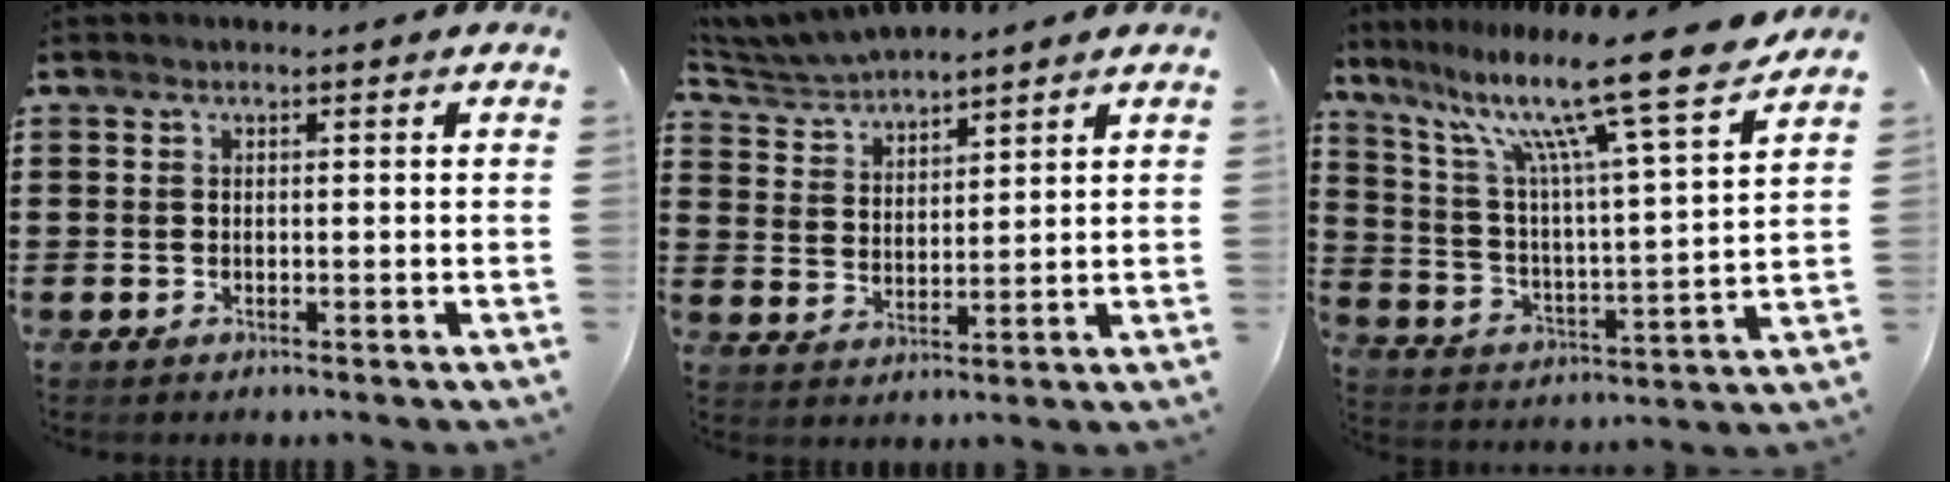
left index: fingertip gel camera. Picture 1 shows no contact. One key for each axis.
{"total": 4.9, "fx": 4.8, "fy": 0.4, "fz": 0.6, "tx": -0.032, "ty": -0.017, "tz": 0.088}
{"total": 14.0, "fx": 11.1, "fy": -0.1, "fz": 8.5, "tx": -0.187, "ty": -0.072, "tz": 0.177}